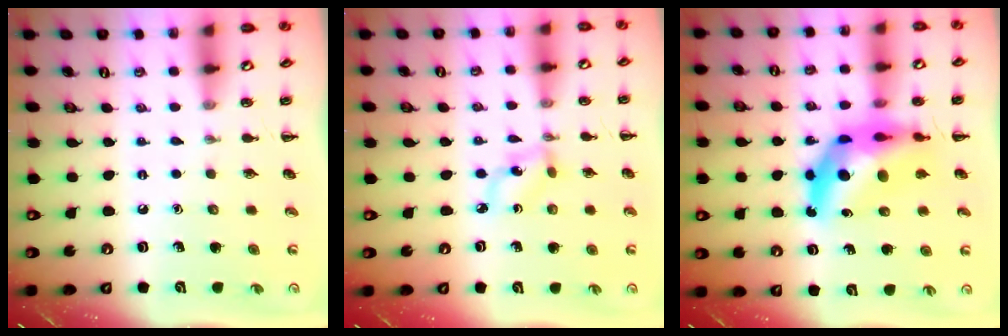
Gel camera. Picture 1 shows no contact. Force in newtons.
{"total": 2.8, "press": 2.7, "slide": 0.8}
{"total": 12.9, "press": 12.4, "slide": 3.8}